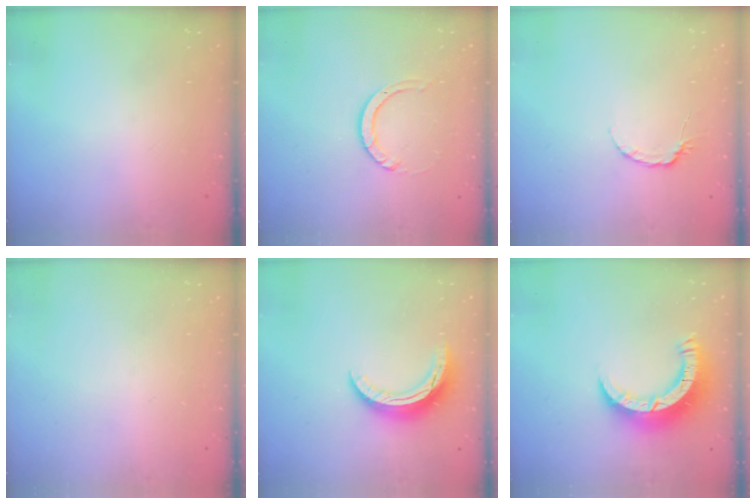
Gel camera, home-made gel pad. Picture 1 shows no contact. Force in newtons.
{"total": 3.2, "press": 3.2, "slide": 0.3}
{"total": 4.0, "press": 4.0, "slide": 0.5}
{"total": 0.0}
{"total": 9.9, "press": 9.9, "slide": 0.7}
{"total": 10.6, "press": 10.5, "slide": 1.4}